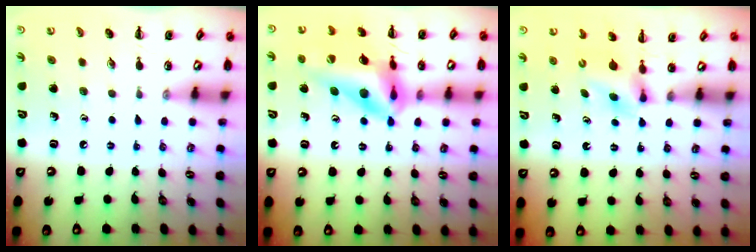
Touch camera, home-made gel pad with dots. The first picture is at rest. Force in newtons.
{"total": 15.4, "press": 14.5, "slide": 5.2}
{"total": 3.8, "press": 3.6, "slide": 1.2}